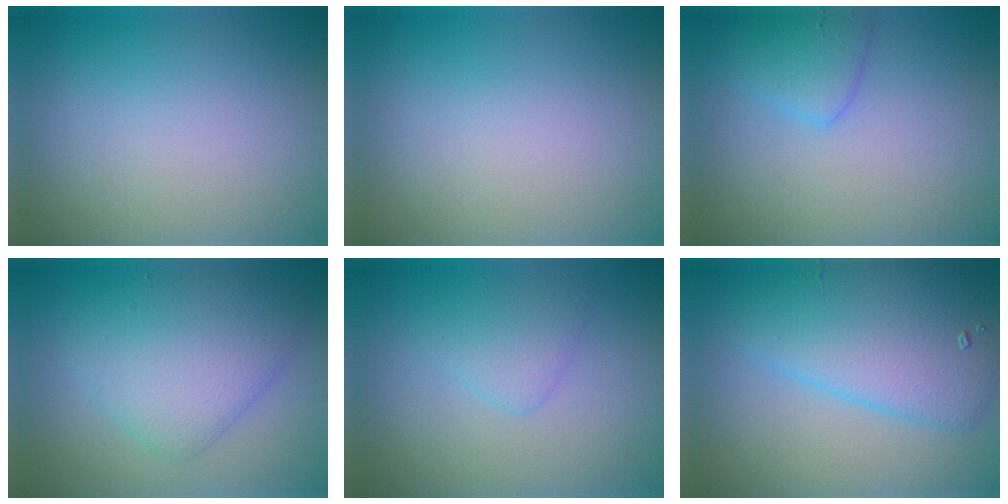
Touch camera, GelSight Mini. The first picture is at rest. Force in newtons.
{"total": 0.0}
{"total": 2.2, "press": 2.2, "slide": 0.1}
{"total": 5.4, "press": 5.4, "slide": 0.2}
{"total": 1.6, "press": 1.6, "slide": 0.2}
{"total": 6.5, "press": 6.5, "slide": 0.2}